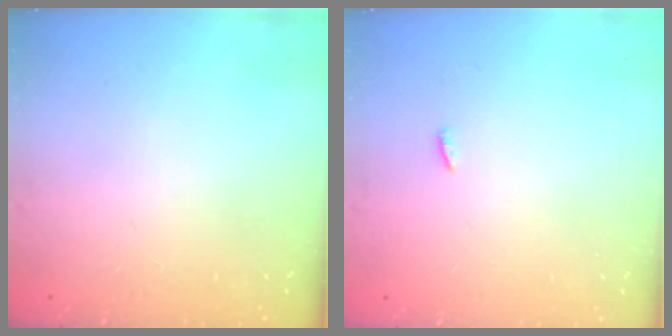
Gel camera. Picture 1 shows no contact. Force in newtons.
{"total": 6.6, "press": 2.7, "slide": 6.1}